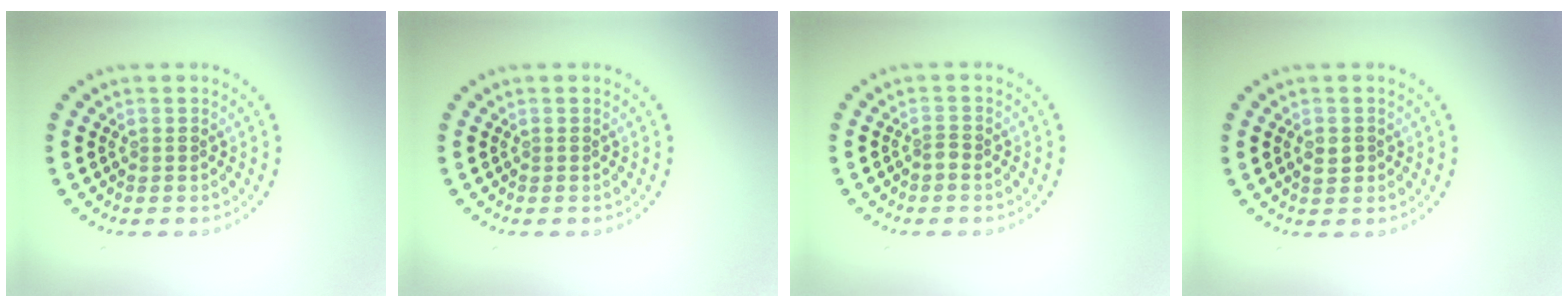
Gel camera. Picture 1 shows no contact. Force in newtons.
{"total": 0.0}
{"total": 0.8, "press": 0.5, "slide": 0.6}
{"total": 1.3, "press": 1.2, "slide": 0.3}